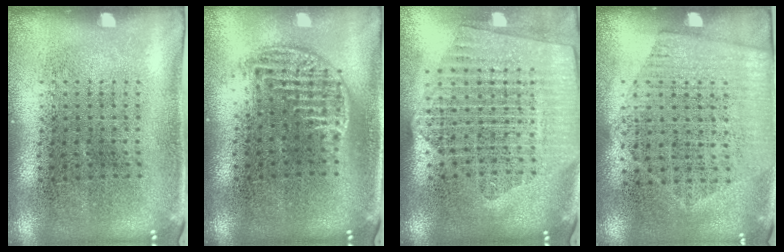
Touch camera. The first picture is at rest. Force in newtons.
{"total": 1.1, "press": 1.0, "slide": 0.5}
{"total": 2.3, "press": 2.1, "slide": 1.1}
{"total": 1.4, "press": 1.1, "slide": 0.7}